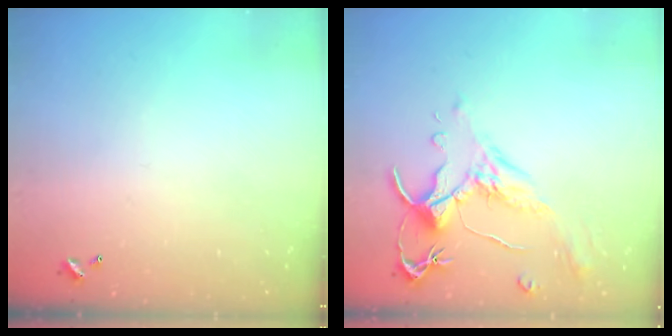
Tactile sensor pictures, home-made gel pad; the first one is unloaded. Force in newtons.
{"total": 1.5, "press": 1.0, "slide": 1.1}